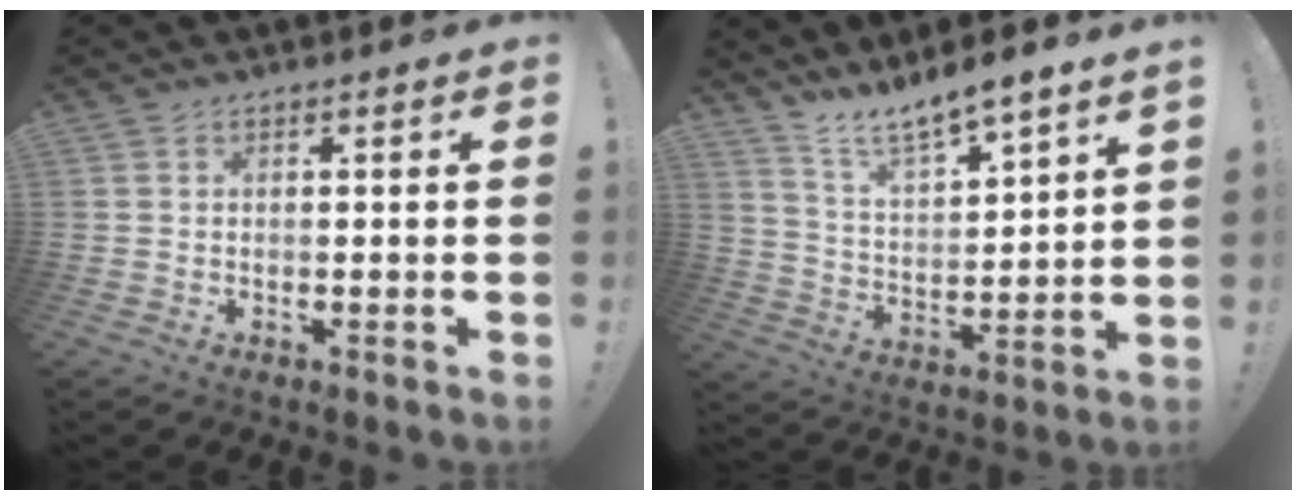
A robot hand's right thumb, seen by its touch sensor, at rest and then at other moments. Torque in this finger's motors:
{"motor_torque": [-0.23, 0.24, 0.13, 0.22, 0.02]}